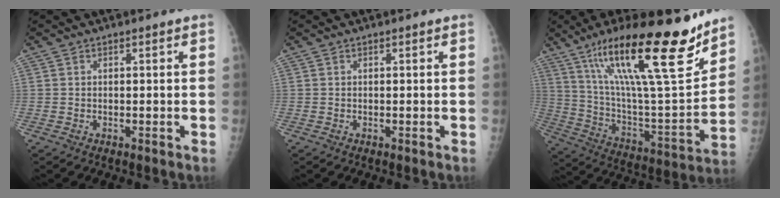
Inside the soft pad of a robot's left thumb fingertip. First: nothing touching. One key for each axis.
{"total": 0.0}
{"total": 28.6, "fx": 18.4, "fy": 5.8, "fz": 21.1, "tx": -0.329, "ty": -0.063, "tz": 0.314}